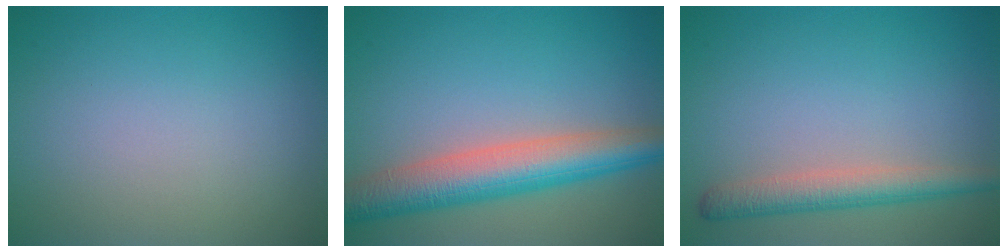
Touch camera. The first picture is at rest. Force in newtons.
{"total": 7.0, "press": 7.0, "slide": 0.3}
{"total": 3.4, "press": 3.4, "slide": 0.1}